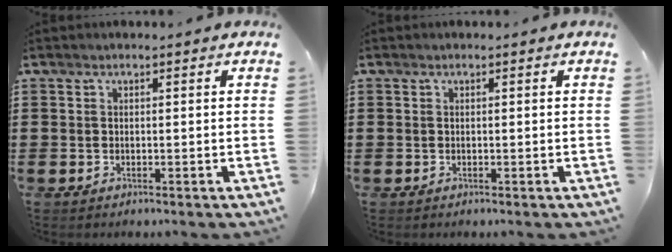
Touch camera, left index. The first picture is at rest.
{"total": 0.0}